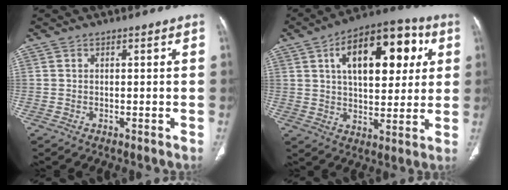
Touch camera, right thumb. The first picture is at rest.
{"total": 20.3, "force": [6.4, 10.5, 16.1], "torque": [-0.200, 0.006, 0.092]}